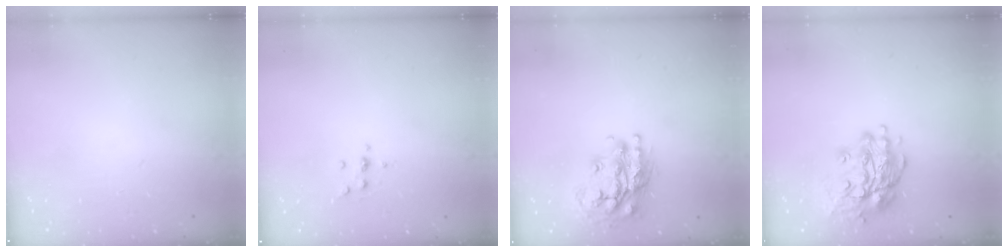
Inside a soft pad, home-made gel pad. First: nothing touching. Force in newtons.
{"total": 3.6, "press": 3.5, "slide": 0.9}
{"total": 19.3, "press": 19.3, "slide": 1.4}
{"total": 16.9, "press": 16.6, "slide": 3.1}